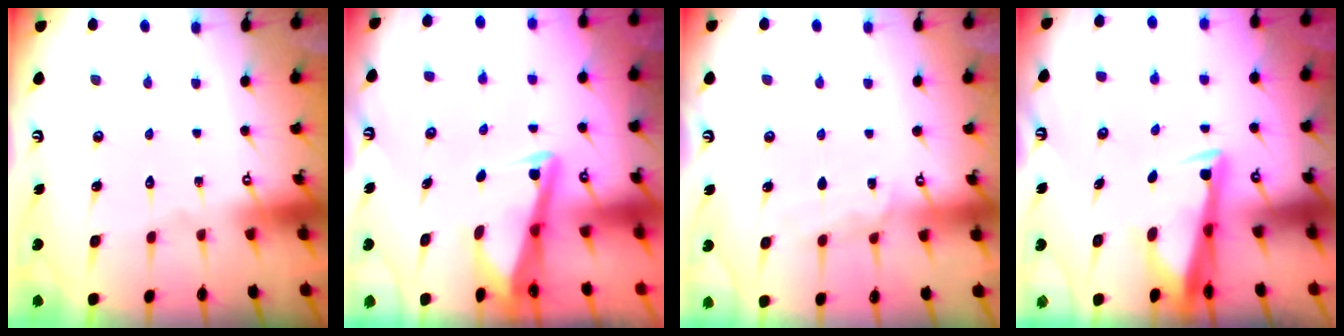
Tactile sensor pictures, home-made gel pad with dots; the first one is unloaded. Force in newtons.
{"total": 3.6, "press": 3.5, "slide": 0.8}
{"total": 5.2, "press": 5.2, "slide": 0.5}
{"total": 3.6, "press": 3.5, "slide": 0.9}